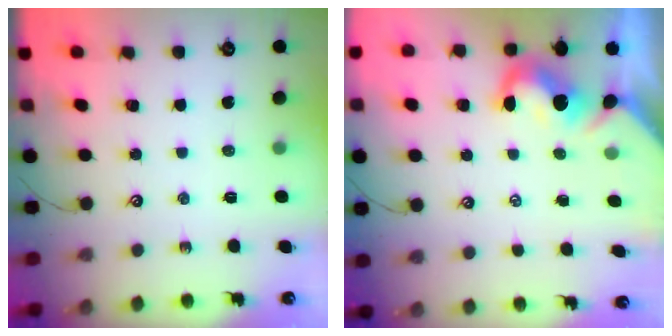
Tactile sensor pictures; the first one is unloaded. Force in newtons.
{"total": 2.3, "press": 2.2, "slide": 0.6}